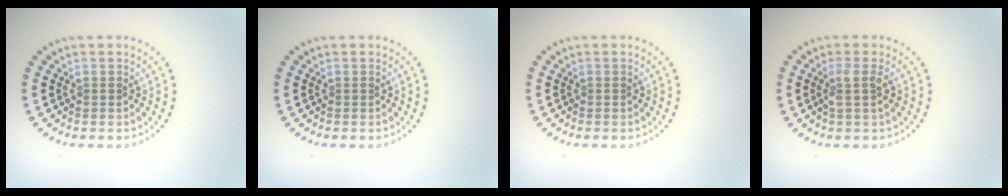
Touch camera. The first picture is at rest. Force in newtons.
{"total": 0.0}
{"total": 0.0}
{"total": 1.7, "press": 1.4, "slide": 1.0}